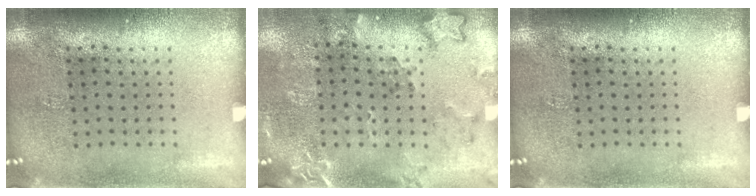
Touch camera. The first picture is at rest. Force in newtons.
{"total": 1.9, "press": 1.6, "slide": 1.1}
{"total": 0.0}